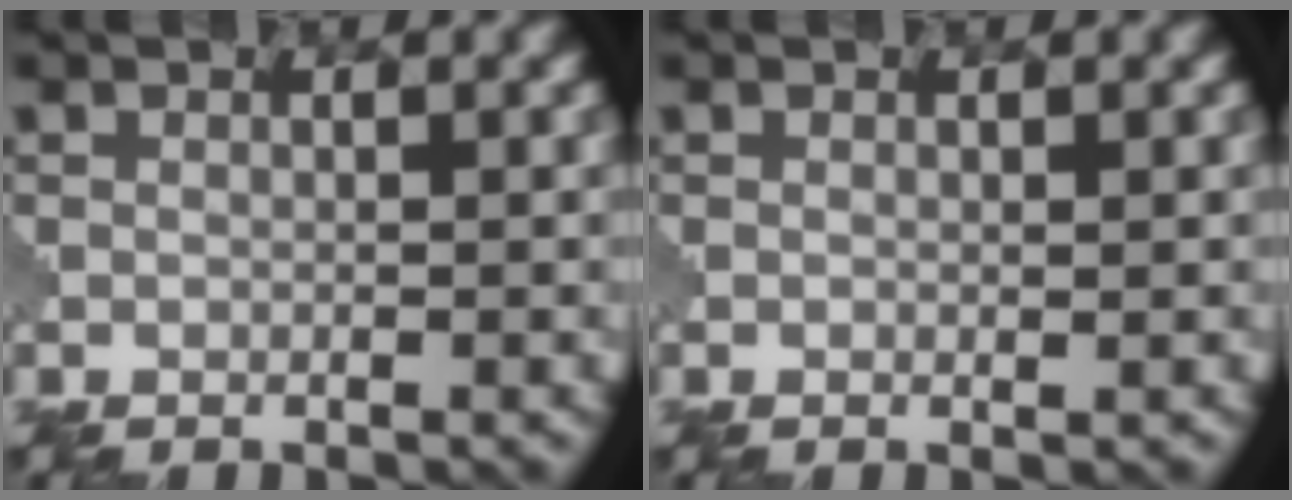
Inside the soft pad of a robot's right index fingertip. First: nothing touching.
{"total": 0.0}